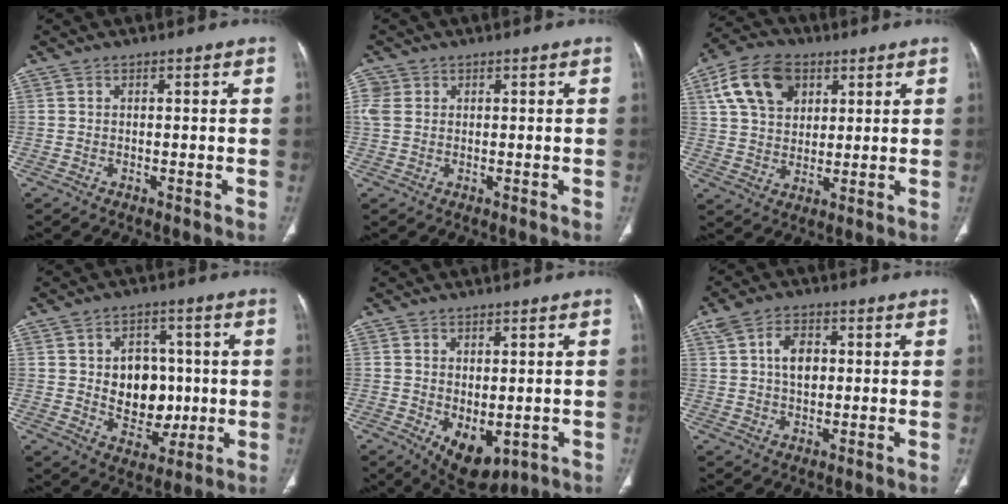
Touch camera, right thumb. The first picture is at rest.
{"total": 2.9, "force": [0.7, 2.4, 1.4], "torque": [-0.032, 0.008, 0.019]}
{"total": 12.5, "force": [5.2, 8.6, 7.4], "torque": [-0.117, -0.003, 0.093]}
{"total": 11.6, "force": [0.3, 8.9, 7.5], "torque": [-0.058, 0.004, 0.019]}
{"total": 8.1, "force": [-2.0, 4.8, 6.2], "torque": [-0.078, -0.008, -0.008]}
{"total": 5.8, "force": [1.0, 3.8, 4.2], "torque": [-0.067, 0.005, 0.017]}